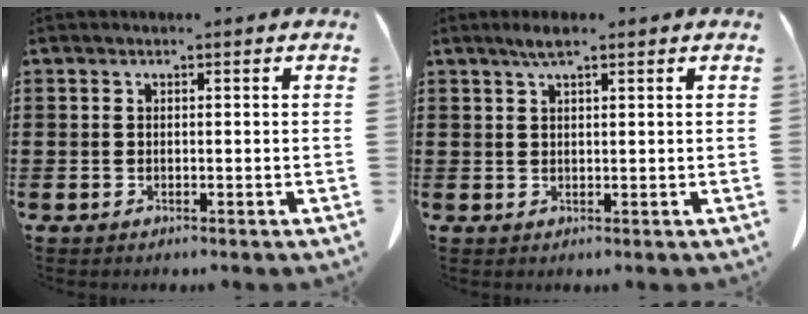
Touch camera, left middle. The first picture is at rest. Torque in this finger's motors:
{"motor_torque": [0.03, 0.02, 0.04, 0.05]}